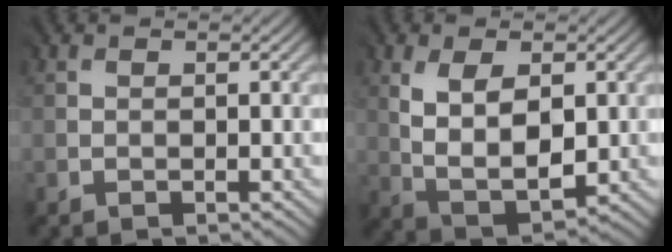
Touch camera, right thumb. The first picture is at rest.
{"total": 7.2, "force": [1.5, 3.9, 5.9], "torque": [-0.123, -0.006, 0.033]}